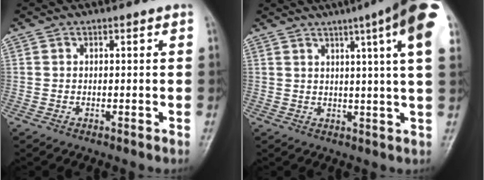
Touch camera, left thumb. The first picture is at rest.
{"total": 16.5, "force": [8.5, 0.9, 14.1], "torque": [-0.187, -0.010, 0.092]}